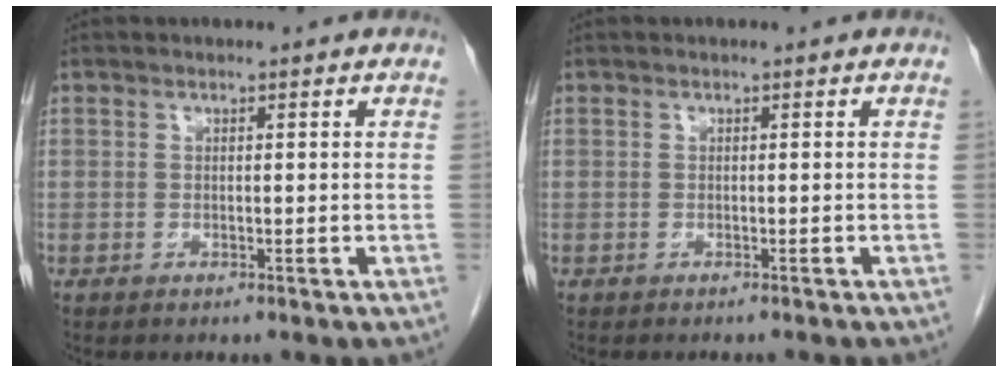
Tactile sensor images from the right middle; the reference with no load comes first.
{"total": 2.8, "force": [-2.6, 0.5, 1.0], "torque": [-0.014, -0.003, -0.031]}